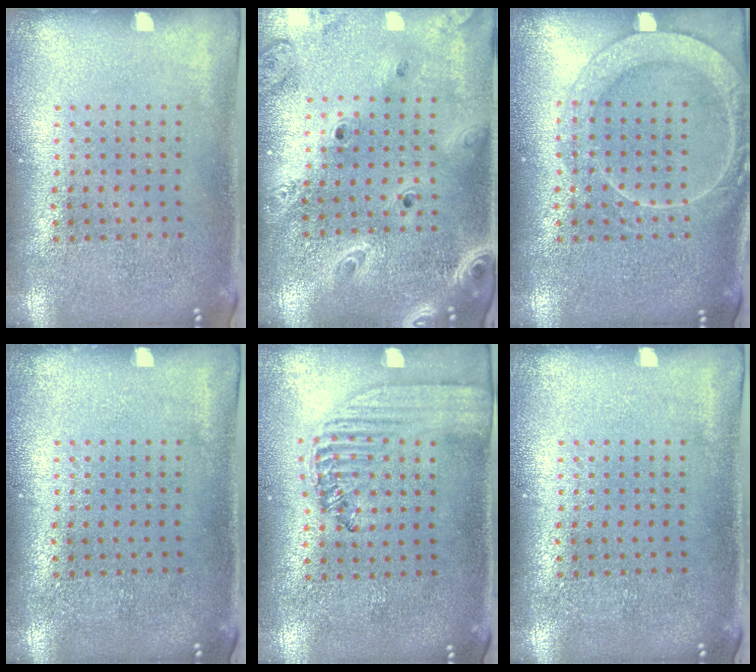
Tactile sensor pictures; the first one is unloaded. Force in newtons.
{"total": 2.7, "press": 2.3, "slide": 1.3}
{"total": 3.0, "press": 2.9, "slide": 0.5}
{"total": 0.0}
{"total": 1.4, "press": 1.4, "slide": 0.5}
{"total": 0.0}